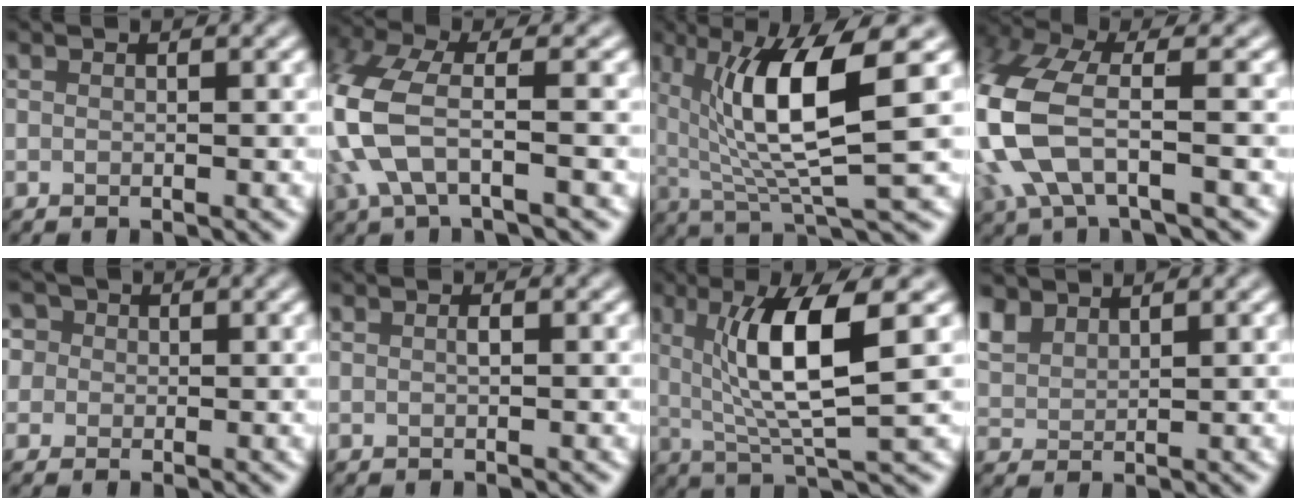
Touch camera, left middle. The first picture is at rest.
{"total": 7.0, "force": [-1.5, 3.0, 6.2], "torque": [-0.162, 0.006, -0.042]}
{"total": 9.4, "force": [2.2, 2.1, 8.9], "torque": [-0.142, -0.008, 0.042]}
{"total": 9.3, "force": [-1.5, 4.2, 8.2], "torque": [-0.209, 0.003, -0.045]}
{"total": 6.1, "force": [2.6, 4.8, 2.7], "torque": [-0.043, 0.030, 0.007]}
{"total": 0.6, "force": [0.2, 0.2, 0.5], "torque": [-0.011, 0.003, 0.003]}
{"total": 7.9, "force": [1.7, 1.6, 7.5], "torque": [-0.123, -0.006, 0.031]}
{"total": 3.5, "force": [2.7, 1.7, 1.4], "torque": [-0.043, 0.010, 0.058]}